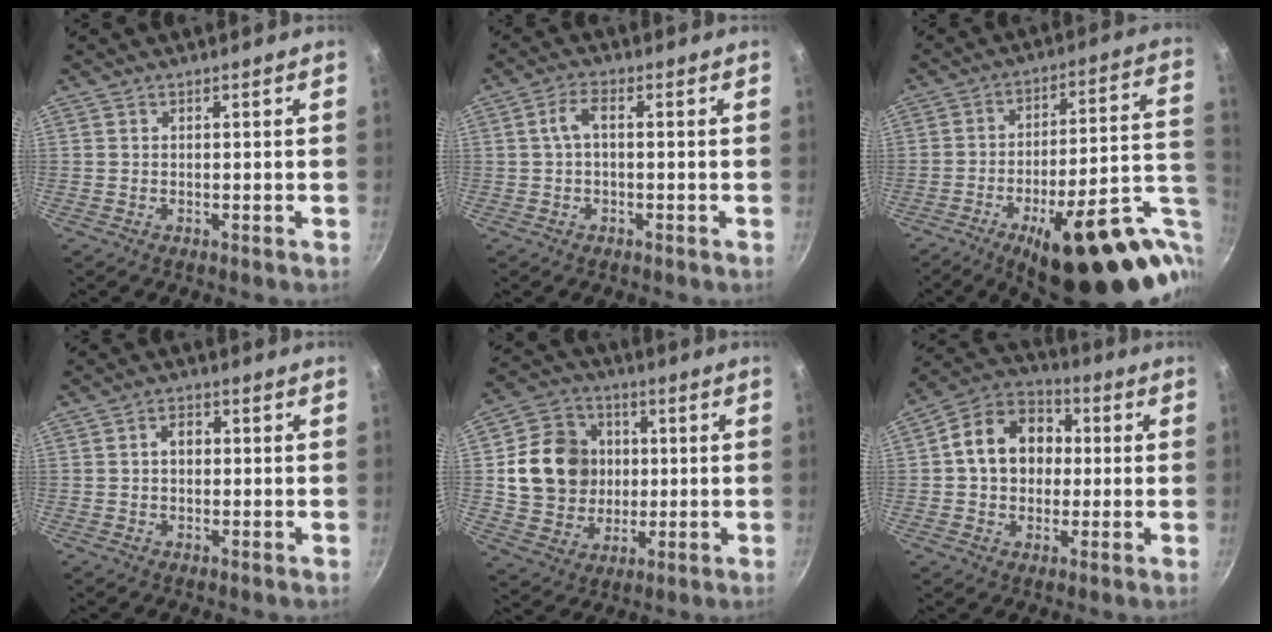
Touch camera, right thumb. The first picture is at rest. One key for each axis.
{"total": 3.6, "fx": -0.1, "fy": 1.7, "fz": 3.2, "tx": -0.069, "ty": 0.018, "tz": -0.003}
{"total": 28.1, "fx": -10.1, "fy": 10.3, "fz": 24.0, "tx": -0.288, "ty": 0.030, "tz": -0.133}
{"total": 3.0, "fx": 0.2, "fy": 2.2, "fz": 2.0, "tx": -0.017, "ty": 0.010, "tz": 0.000}
{"total": 15.7, "fx": 1.6, "fy": 13.7, "fz": 7.5, "tx": -0.104, "ty": 0.009, "tz": 0.030}
{"total": 14.0, "fx": 1.4, "fy": 11.1, "fz": 8.4, "tx": -0.106, "ty": 0.028, "tz": 0.004}